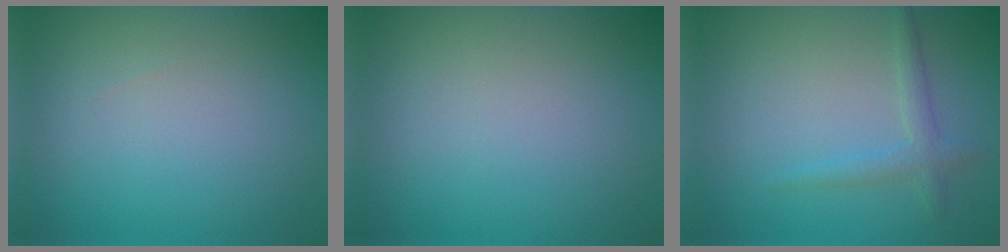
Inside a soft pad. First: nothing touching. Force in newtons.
{"total": 0.0}
{"total": 1.8, "press": 1.8, "slide": 0.0}